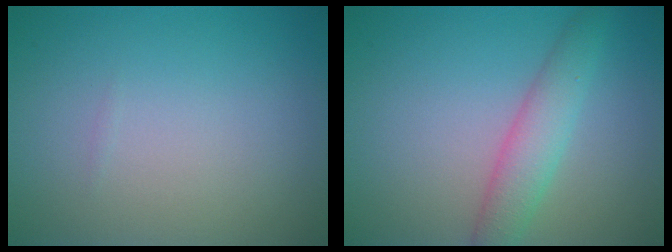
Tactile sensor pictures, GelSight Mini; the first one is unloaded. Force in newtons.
{"total": 3.3, "press": 3.3, "slide": 0.1}